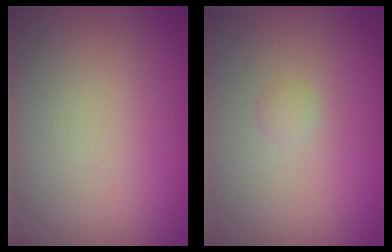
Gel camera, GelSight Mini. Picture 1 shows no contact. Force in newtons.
{"total": 0.6, "press": 0.6, "slide": 0.0}